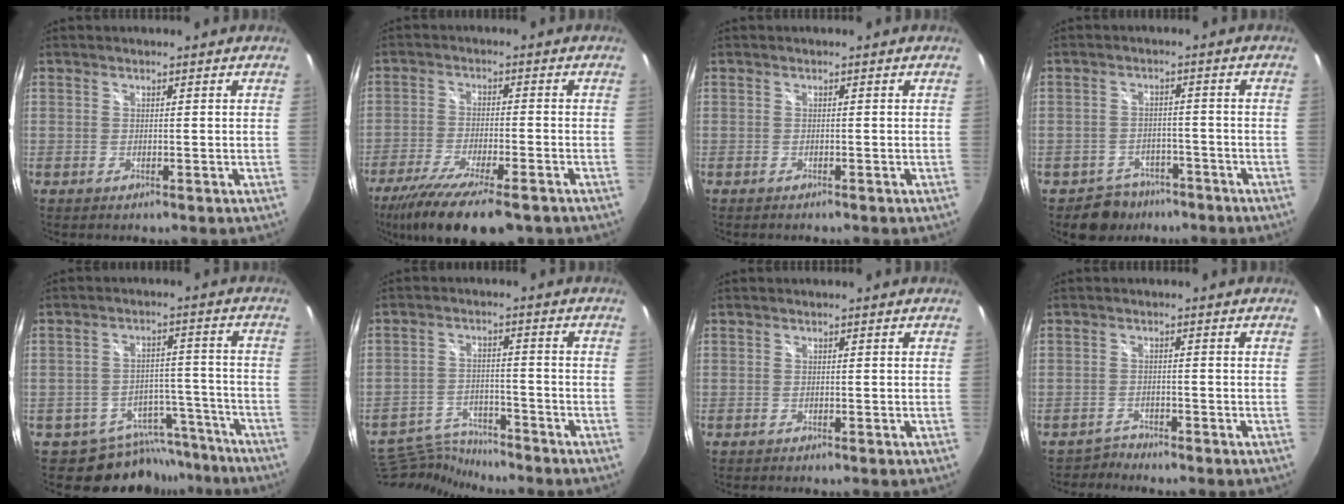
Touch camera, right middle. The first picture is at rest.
{"total": 16.0, "force": [-11.8, 3.6, 10.2], "torque": [-0.205, -0.056, -0.196]}
{"total": 0.7, "force": [-0.7, 0.2, 0.2], "torque": [-0.004, -0.005, -0.012]}
{"total": 6.1, "force": [-4.6, 4.1, 0.2], "torque": [-0.015, 0.019, -0.066]}
{"total": 11.3, "force": [-9.7, 5.7, 1.3], "torque": [-0.019, 0.035, -0.122]}
{"total": 8.7, "force": [-8.5, 1.4, 0.9], "torque": [-0.037, 0.001, -0.149]}
{"total": 0.0}
{"total": 2.0, "force": [-1.8, 0.4, -0.7], "torque": [0.010, 0.004, -0.035]}